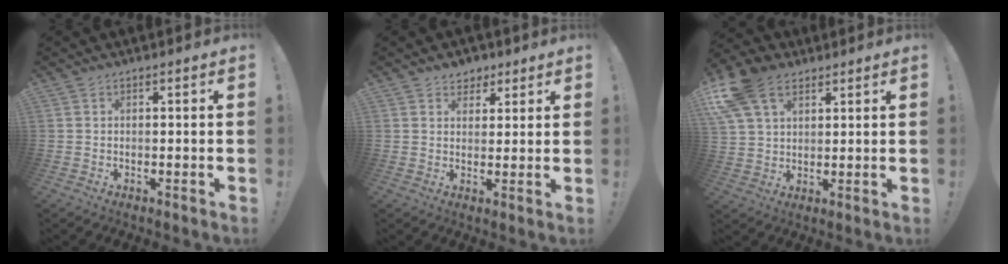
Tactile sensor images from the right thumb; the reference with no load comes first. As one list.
[{"total": 4.4, "force": [2.9, 3.3, 0.4], "torque": [0.008, -0.020, 0.054]}, {"total": 14.2, "force": [7.2, 9.3, 7.9], "torque": [-0.169, -0.026, 0.141]}]